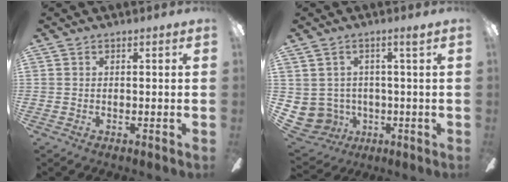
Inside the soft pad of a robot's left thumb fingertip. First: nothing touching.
{"total": 6.2, "force": [0.8, 5.9, 1.8], "torque": [-0.064, -0.006, 0.020]}